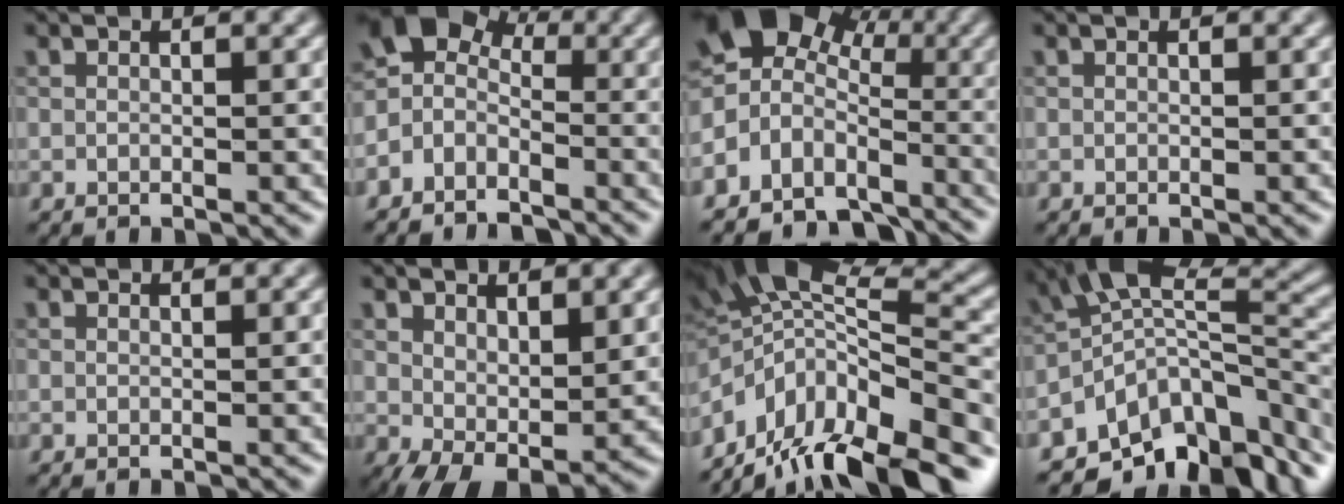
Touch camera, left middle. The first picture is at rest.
{"total": 4.8, "force": [-2.4, 3.5, 2.2], "torque": [-0.034, 0.000, -0.054]}
{"total": 8.4, "force": [-2.1, 7.0, 4.2], "torque": [-0.070, -0.010, -0.042]}
{"total": 0.0}
{"total": 1.3, "force": [1.2, 0.1, 0.3], "torque": [-0.012, -0.004, 0.011]}
{"total": 5.4, "force": [1.2, 3.0, 4.3], "torque": [-0.083, -0.018, 0.028]}
{"total": 15.0, "force": [-9.2, 5.7, 10.3], "torque": [-0.192, 0.011, -0.145]}
{"total": 11.1, "force": [-5.6, 5.8, 7.6], "torque": [-0.109, 0.009, -0.108]}